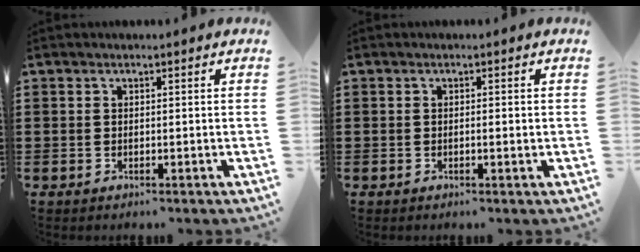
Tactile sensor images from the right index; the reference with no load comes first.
{"total": 0.7, "force": [-0.1, 0.1, 0.6], "torque": [-0.011, -0.002, -0.001]}